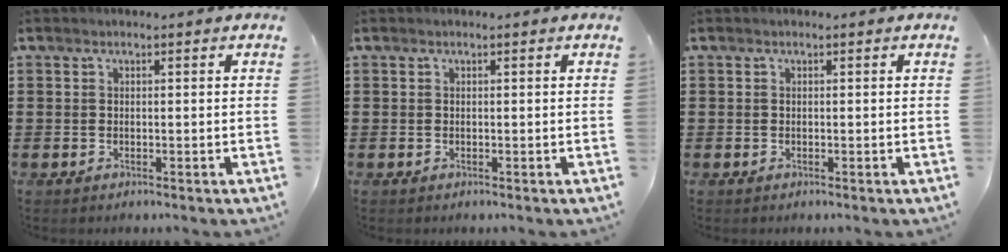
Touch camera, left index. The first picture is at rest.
{"total": 0.0}
{"total": 0.0}